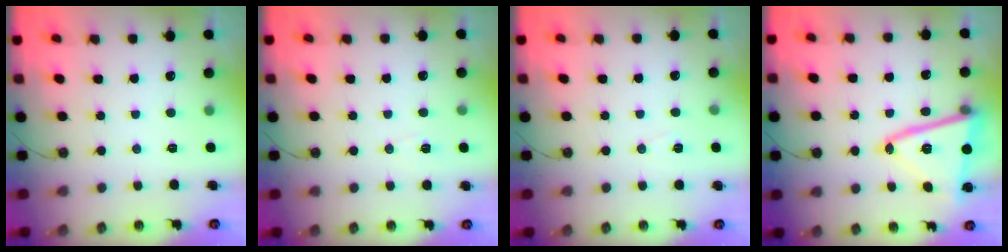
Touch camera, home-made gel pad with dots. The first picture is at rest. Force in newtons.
{"total": 3.7, "press": 3.5, "slide": 1.2}
{"total": 6.2, "press": 4.2, "slide": 4.5}
{"total": 17.0, "press": 17.0, "slide": 1.3}